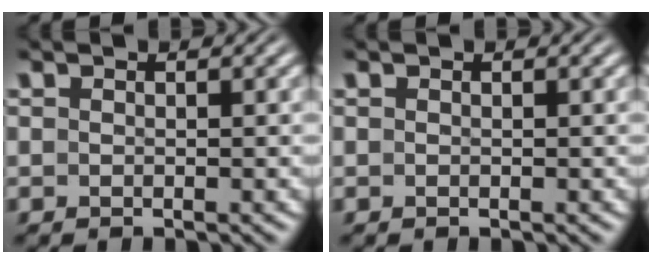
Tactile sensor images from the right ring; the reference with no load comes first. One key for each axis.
{"total": 0.0}